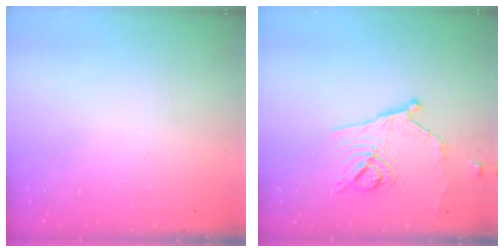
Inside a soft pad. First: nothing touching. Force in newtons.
{"total": 13.6, "press": 13.4, "slide": 2.4}